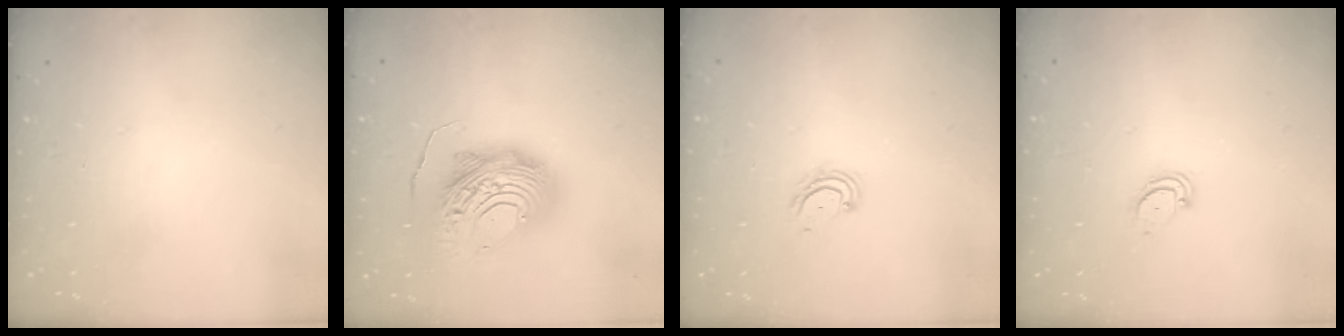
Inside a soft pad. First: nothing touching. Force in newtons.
{"total": 17.5, "press": 17.5, "slide": 1.5}
{"total": 4.1, "press": 4.1, "slide": 0.6}
{"total": 2.6, "press": 2.6, "slide": 0.2}